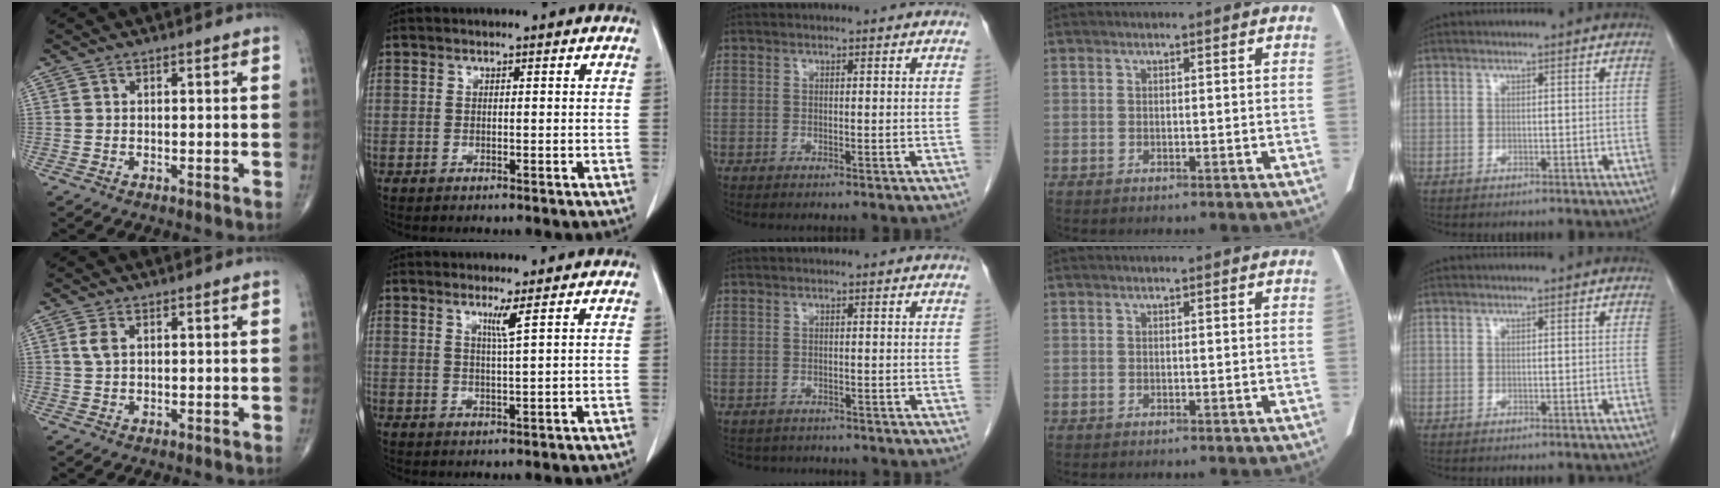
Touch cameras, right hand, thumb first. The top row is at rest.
{"thumb": {"total": 2.2, "force": [0.8, 1.2, 1.7], "torque": [-0.041, 0.007, 0.020]}, "index": {"total": 2.4, "force": [1.3, -1.0, 1.7], "torque": [-0.035, -0.013, 0.027]}, "middle": {"total": 4.0, "force": [-3.6, 1.6, 0.4], "torque": [-0.004, -0.001, -0.048]}}